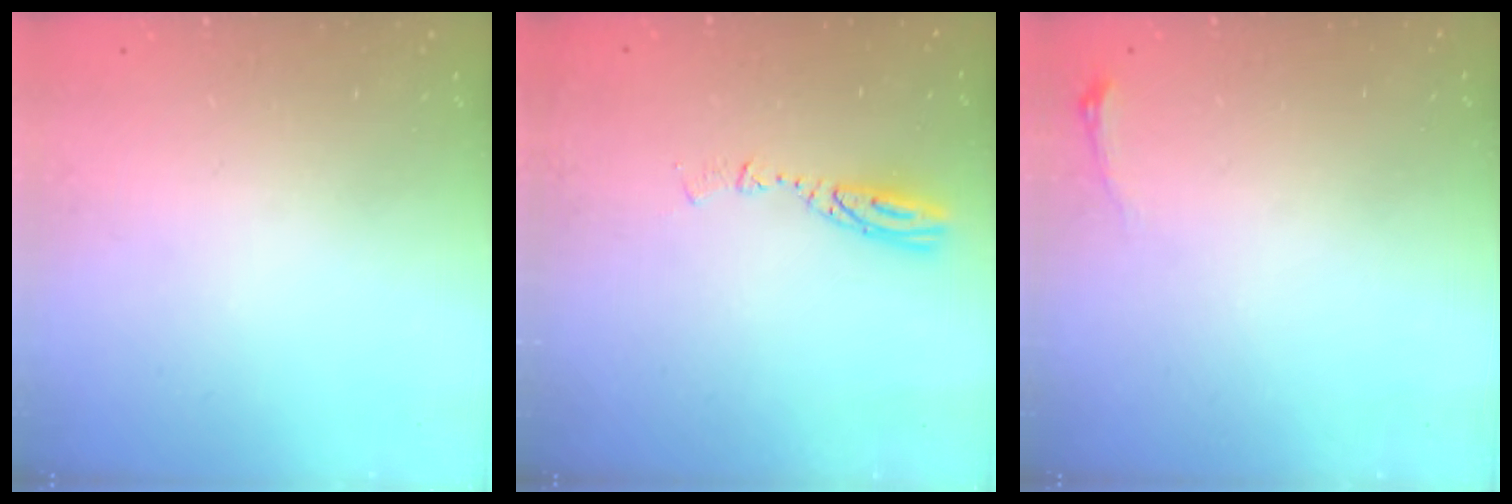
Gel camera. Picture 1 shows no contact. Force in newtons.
{"total": 4.4, "press": 4.4, "slide": 0.4}
{"total": 3.3, "press": 3.2, "slide": 1.0}